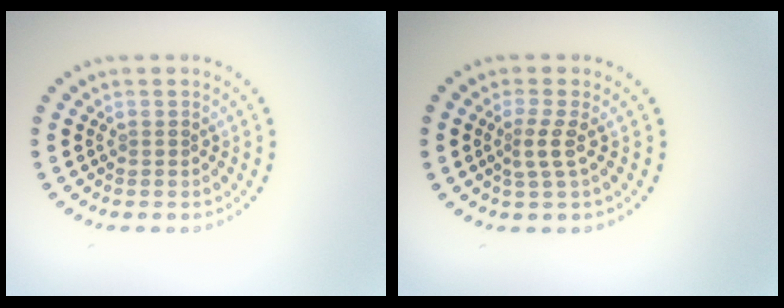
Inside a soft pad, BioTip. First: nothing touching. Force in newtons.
{"total": 1.9, "press": 1.2, "slide": 1.4}